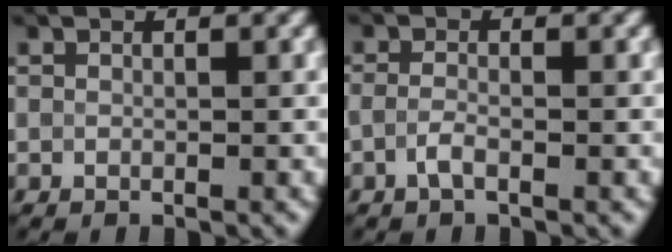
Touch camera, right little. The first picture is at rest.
{"total": 1.3, "force": [-0.7, 0.4, 1.0], "torque": [-0.024, 0.000, -0.017]}